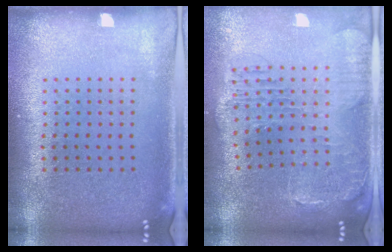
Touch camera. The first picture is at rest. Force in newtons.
{"total": 1.6, "press": 1.5, "slide": 0.4}